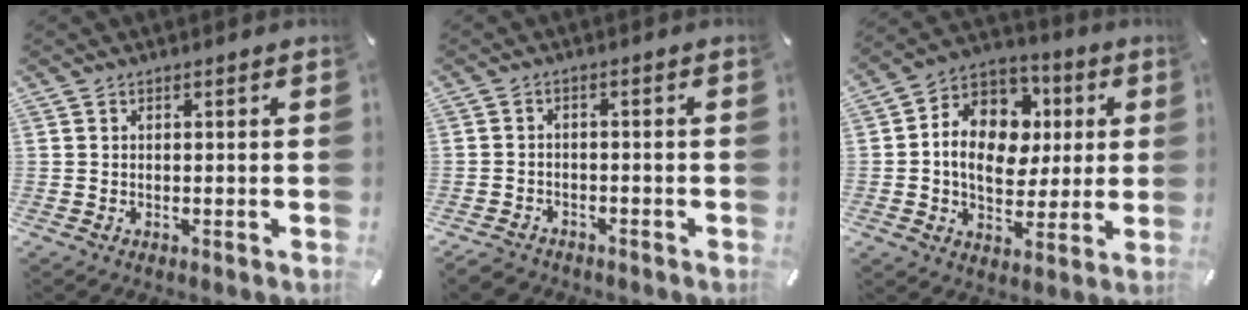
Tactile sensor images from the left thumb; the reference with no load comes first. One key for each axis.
{"total": 3.0, "fx": -2.3, "fy": 1.7, "fz": 0.7, "tx": -0.018, "ty": 0.013, "tz": -0.049}
{"total": 12.9, "fx": 0.6, "fy": 10.9, "fz": 6.8, "tx": -0.125, "ty": 0.001, "tz": 0.014}